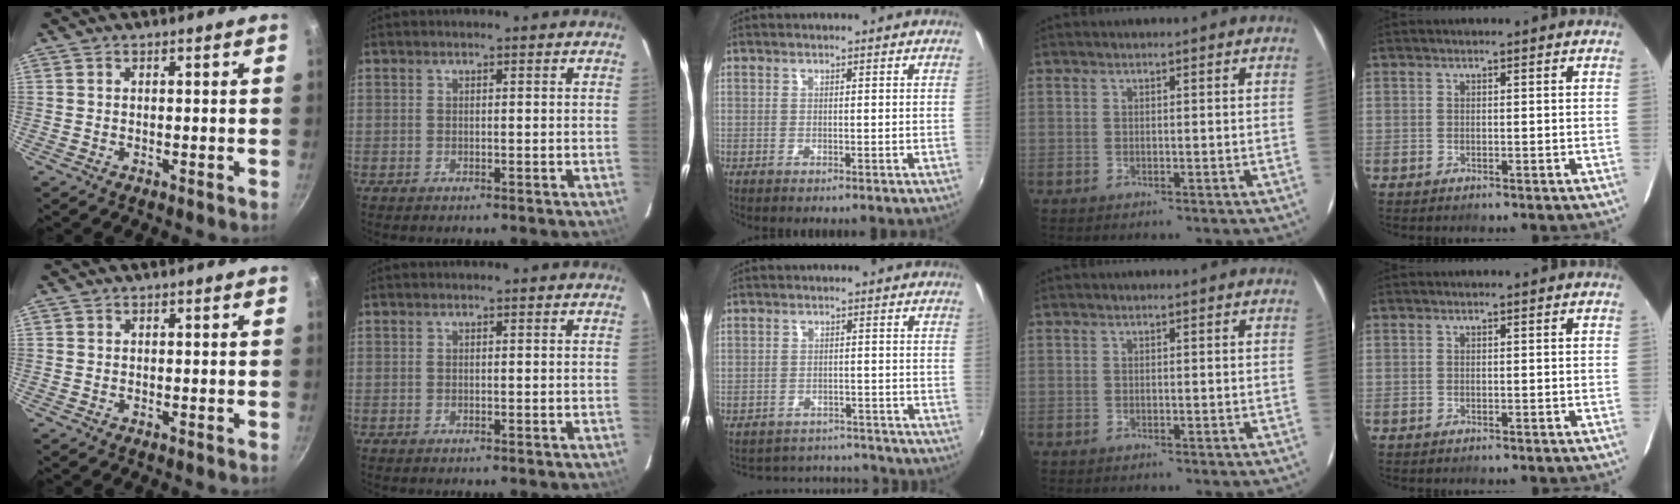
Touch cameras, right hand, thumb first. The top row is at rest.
{"middle": {"total": 10.1, "force": [-8.8, 4.7, 1.5], "torque": [-0.042, 0.037, -0.112]}}